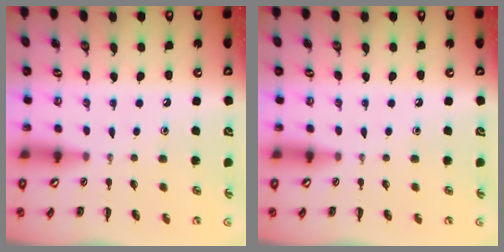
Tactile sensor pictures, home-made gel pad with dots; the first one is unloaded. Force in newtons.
{"total": 0.0}